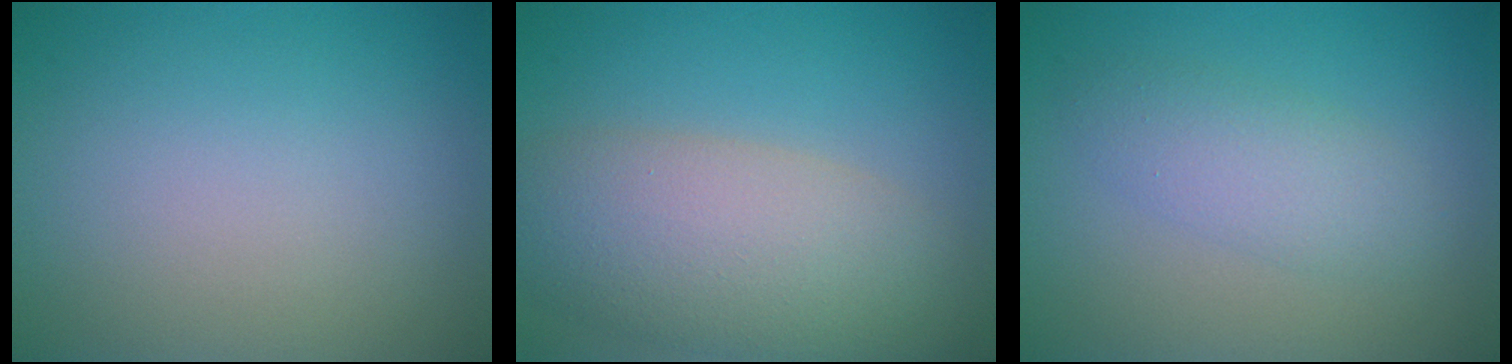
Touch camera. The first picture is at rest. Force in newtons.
{"total": 7.6, "press": 7.6, "slide": 0.4}
{"total": 3.0, "press": 3.0, "slide": 0.0}